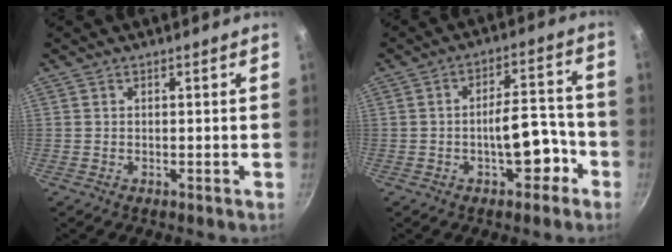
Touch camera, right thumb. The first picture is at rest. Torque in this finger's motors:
{"motor_torque": [3.03, 1.98, 1.18, -0.46, 0.13]}